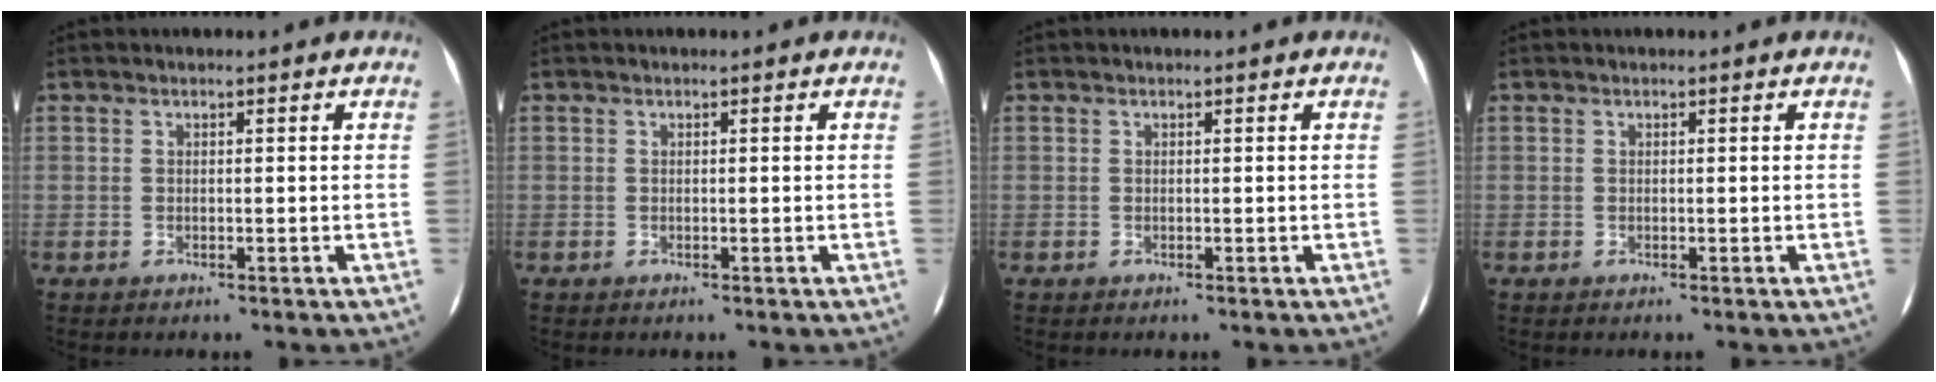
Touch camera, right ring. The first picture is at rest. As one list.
[{"total": 0.0}, {"total": 0.0}, {"total": 0.0}]